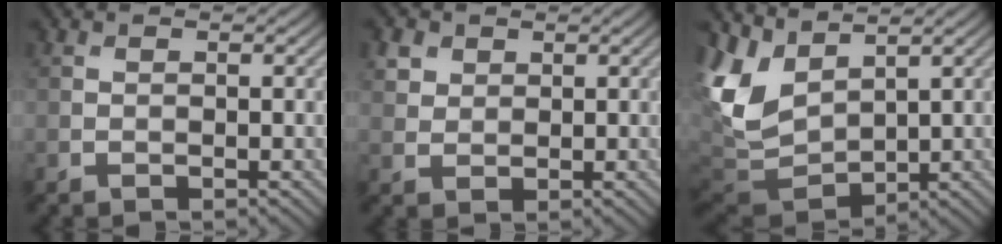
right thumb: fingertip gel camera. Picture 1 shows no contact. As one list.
[{"total": 2.9, "force": [1.7, 2.2, 1.0], "torque": [-0.031, -0.005, 0.041]}, {"total": 8.8, "force": [3.2, 5.6, 6.0], "torque": [-0.164, -0.005, 0.065]}]